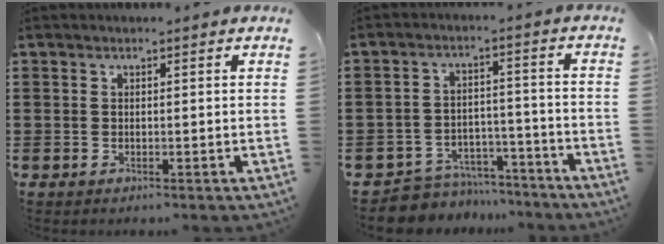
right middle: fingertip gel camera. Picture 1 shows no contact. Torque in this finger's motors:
{"motor_torque": [2.14, 0.00, 0.05, 0.00]}